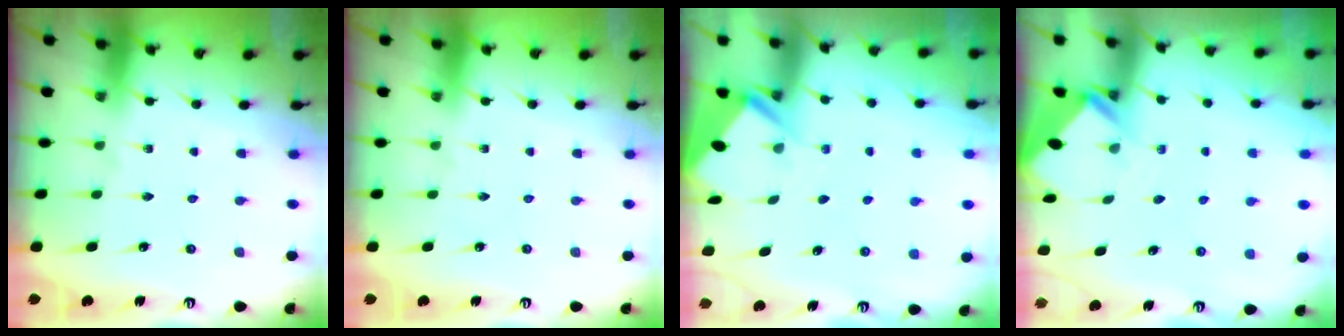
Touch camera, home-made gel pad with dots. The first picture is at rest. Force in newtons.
{"total": 0.0}
{"total": 2.9, "press": 2.9, "slide": 0.4}
{"total": 2.8, "press": 2.8, "slide": 0.2}